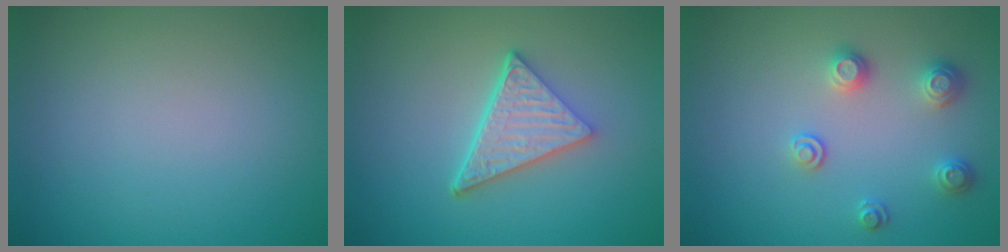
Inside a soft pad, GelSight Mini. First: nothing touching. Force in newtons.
{"total": 5.2, "press": 3.6, "slide": 3.7}
{"total": 2.4, "press": 2.4, "slide": 0.4}